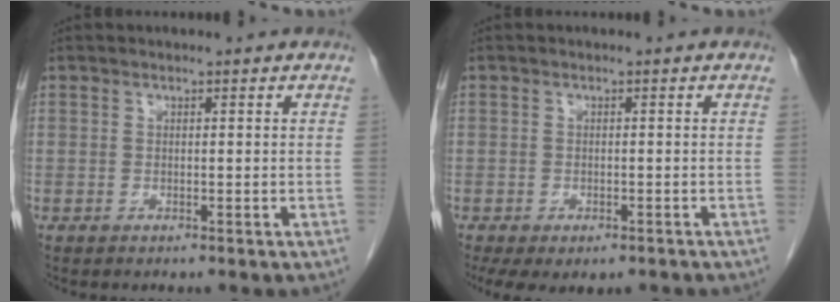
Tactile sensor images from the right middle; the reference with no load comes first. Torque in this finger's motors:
{"motor_torque": [1.21, -0.93, 0.09, 0.02]}